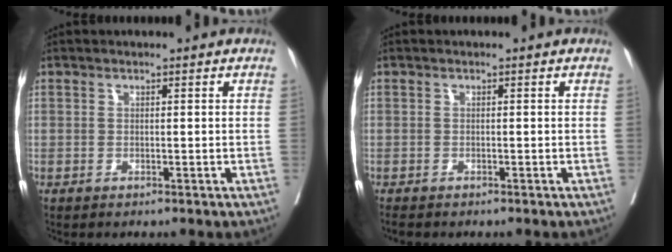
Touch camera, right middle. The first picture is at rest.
{"total": 1.4, "force": [-1.3, 0.2, 0.5], "torque": [-0.014, -0.006, -0.021]}